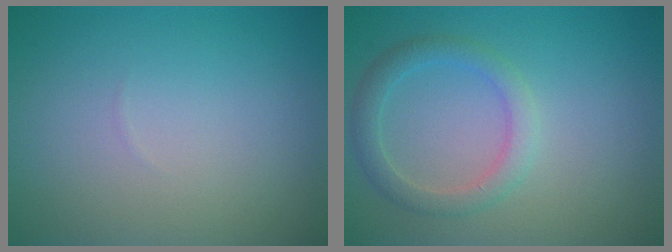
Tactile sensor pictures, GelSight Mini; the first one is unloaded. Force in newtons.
{"total": 2.5, "press": 2.5, "slide": 0.1}